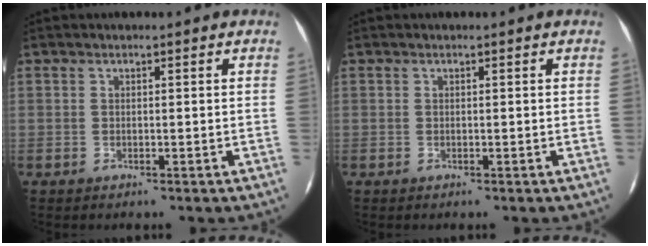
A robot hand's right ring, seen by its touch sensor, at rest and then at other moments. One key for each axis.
{"total": 0.0}